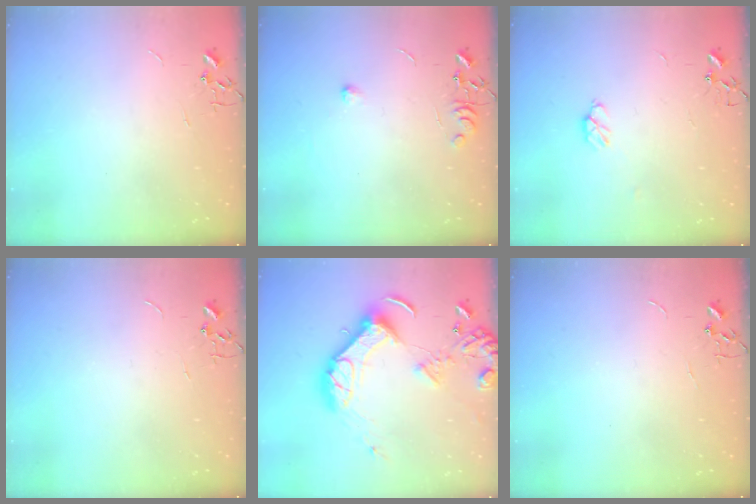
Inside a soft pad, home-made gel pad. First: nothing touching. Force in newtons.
{"total": 6.9, "press": 6.8, "slide": 0.9}
{"total": 4.9, "press": 4.9, "slide": 0.7}
{"total": 0.0}
{"total": 16.3, "press": 16.1, "slide": 2.7}
{"total": 0.0}